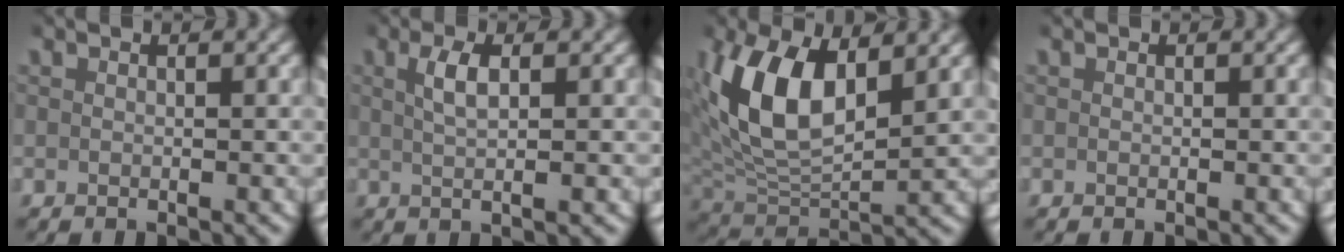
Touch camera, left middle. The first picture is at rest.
{"total": 2.0, "force": [0.2, 0.3, 2.0], "torque": [-0.041, -0.004, 0.009]}
{"total": 7.8, "force": [2.2, 4.5, 5.9], "torque": [-0.146, -0.002, 0.044]}
{"total": 0.0}